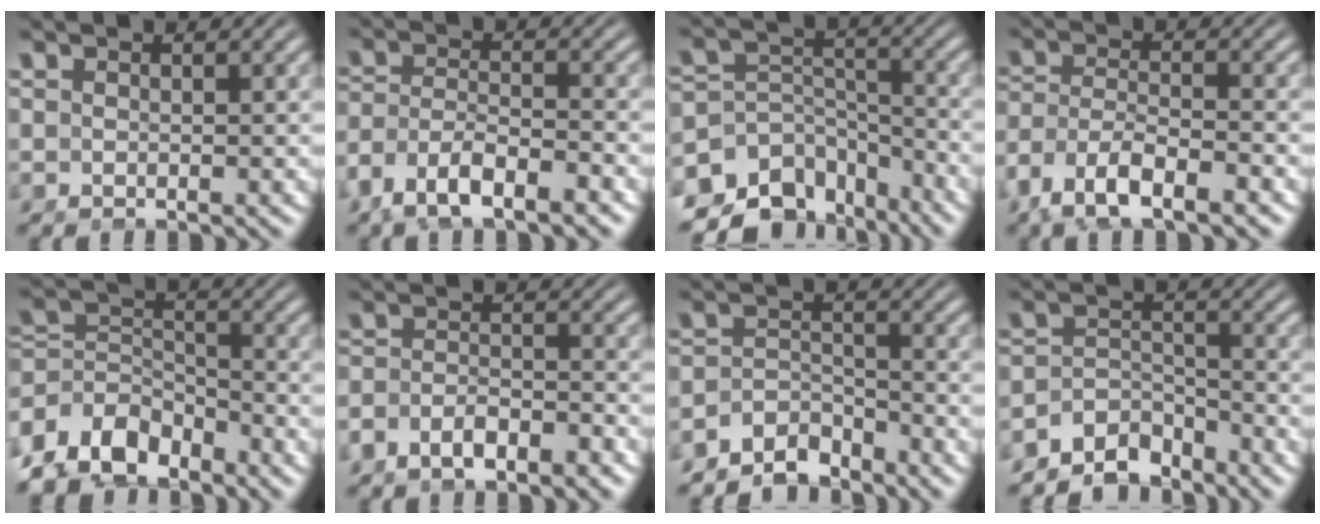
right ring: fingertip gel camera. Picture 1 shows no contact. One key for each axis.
{"total": 5.5, "fx": -3.4, "fy": 3.2, "fz": 3.0, "tx": -0.075, "ty": -0.028, "tz": -0.048}
{"total": 11.5, "fx": -6.7, "fy": 7.9, "fz": 5.0, "tx": -0.102, "ty": -0.046, "tz": -0.099}
{"total": 6.5, "fx": -3.4, "fy": 3.9, "fz": 3.8, "tx": -0.101, "ty": -0.037, "tz": -0.043}
{"total": 8.8, "fx": -4.6, "fy": 6.2, "fz": 4.3, "tx": -0.094, "ty": -0.054, "tz": -0.058}
{"total": 3.6, "fx": -3.0, "fy": 1.3, "fz": 1.6, "tx": -0.023, "ty": -0.009, "tz": -0.049}
{"total": 6.7, "fx": -5.1, "fy": 3.7, "fz": 2.2, "tx": -0.041, "ty": -0.032, "tz": -0.077}
{"total": 7.5, "fx": -5.7, "fy": 4.3, "fz": 2.5, "tx": -0.046, "ty": -0.034, "tz": -0.085}